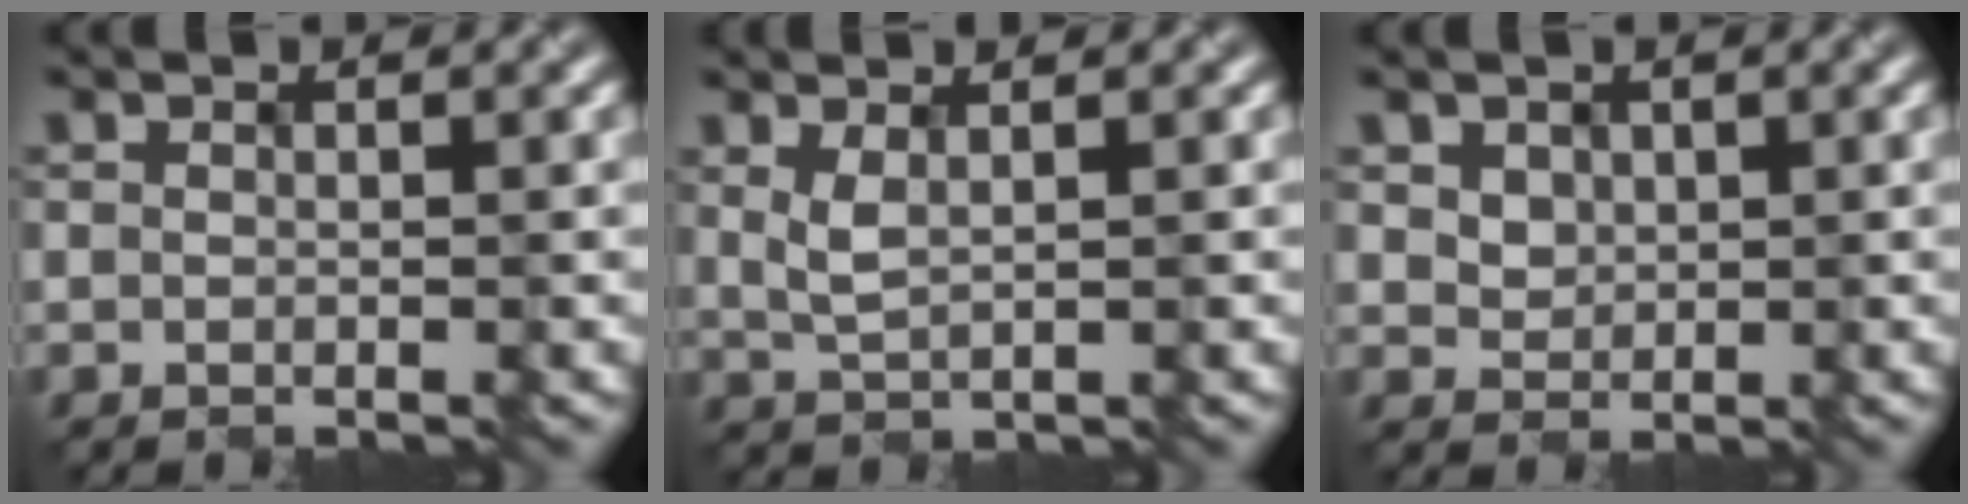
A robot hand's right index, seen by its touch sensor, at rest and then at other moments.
{"total": 1.6, "force": [0.6, 0.5, 1.4], "torque": [-0.035, -0.004, 0.015]}
{"total": 2.3, "force": [1.2, 1.8, 0.7], "torque": [-0.027, 0.006, 0.029]}